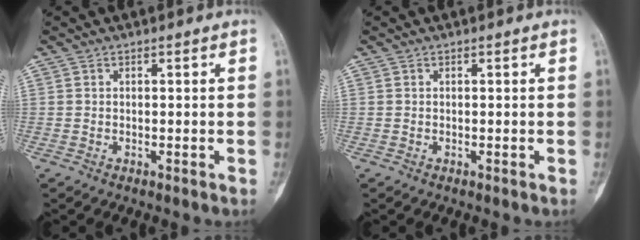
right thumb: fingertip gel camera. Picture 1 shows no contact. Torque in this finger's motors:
{"motor_torque": [0.01, -0.01, 0.06, 0.01, 0.01]}